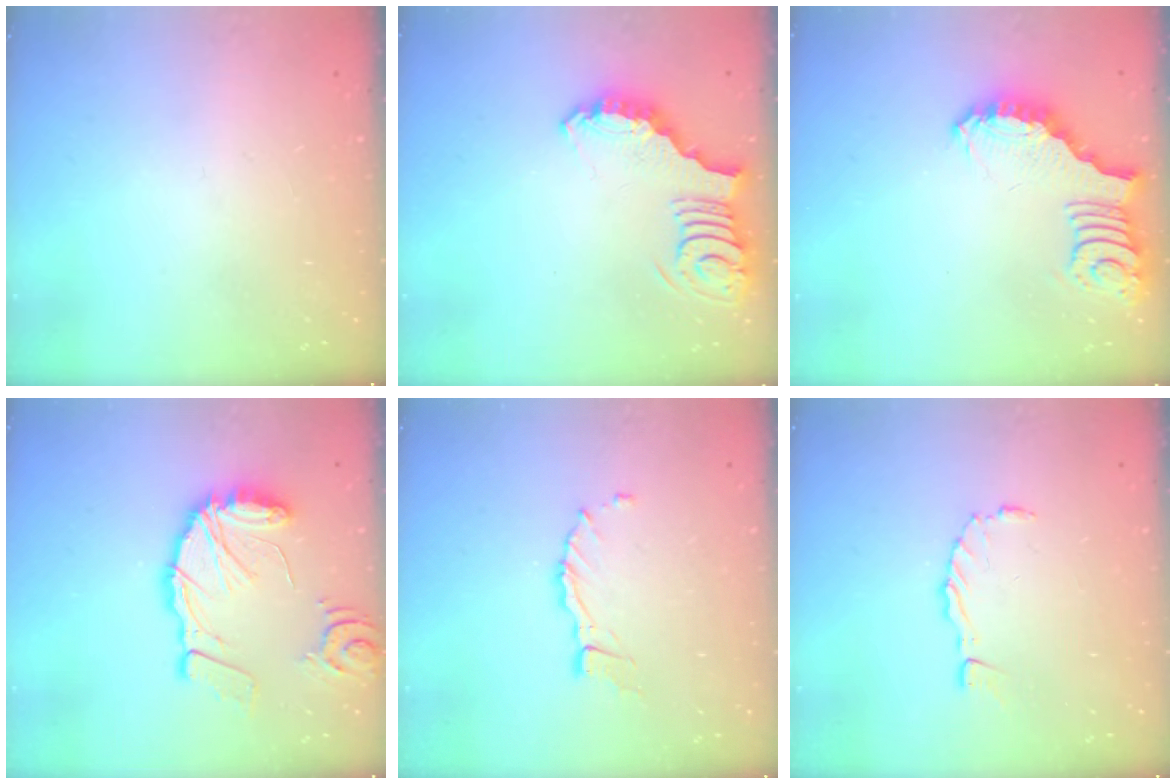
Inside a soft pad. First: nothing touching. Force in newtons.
{"total": 3.6, "press": 3.5, "slide": 0.7}
{"total": 3.2, "press": 3.1, "slide": 0.6}
{"total": 15.2, "press": 15.1, "slide": 1.7}
{"total": 6.2, "press": 6.2, "slide": 0.1}
{"total": 0.0}